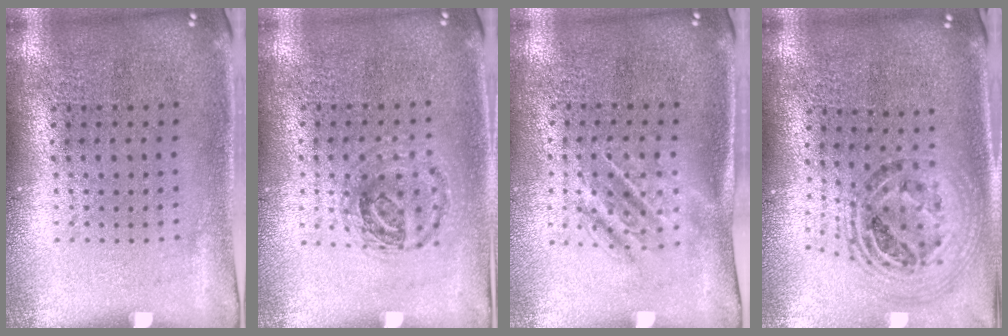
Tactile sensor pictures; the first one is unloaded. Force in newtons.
{"total": 1.0, "press": 0.9, "slide": 0.1}
{"total": 1.6, "press": 1.2, "slide": 1.0}
{"total": 1.3, "press": 1.2, "slide": 0.6}